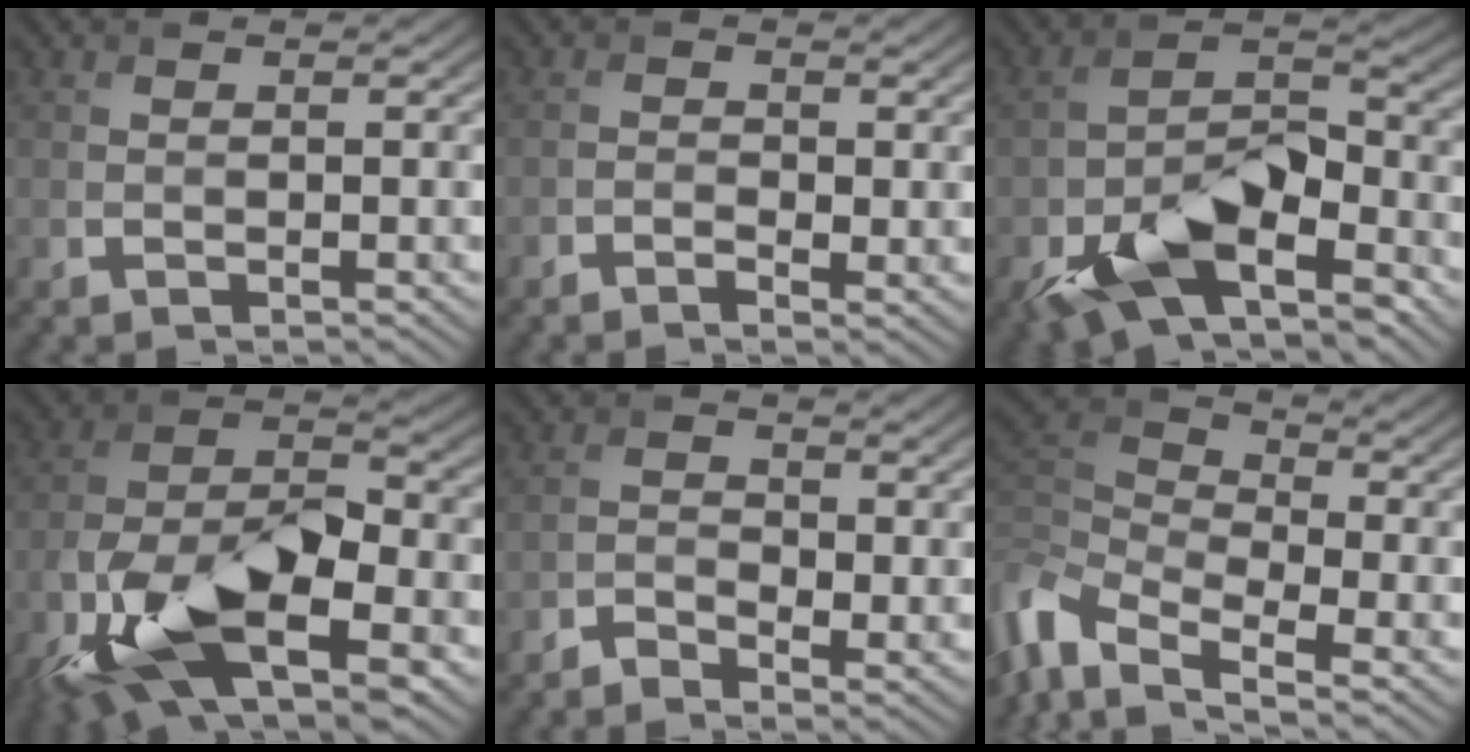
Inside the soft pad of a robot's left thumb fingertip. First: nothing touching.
{"total": 1.9, "force": [-1.0, 0.9, 1.2], "torque": [-0.027, -0.004, -0.019]}
{"total": 10.7, "force": [-6.0, 5.1, 7.3], "torque": [-0.151, -0.008, -0.109]}
{"total": 14.2, "force": [-6.9, 6.2, 10.8], "torque": [-0.232, -0.014, -0.137]}
{"total": 2.7, "force": [-1.5, 1.6, 1.6], "torque": [-0.031, -0.005, -0.030]}
{"total": 8.9, "force": [-3.5, 4.8, 6.7], "torque": [-0.173, -0.002, -0.087]}